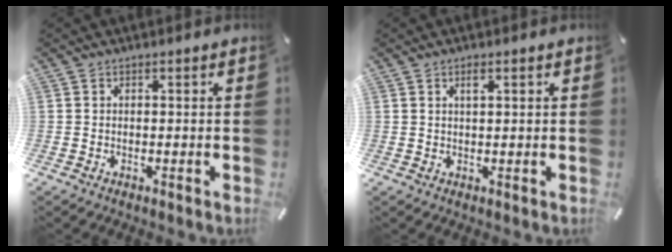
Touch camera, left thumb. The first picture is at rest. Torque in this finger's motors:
{"motor_torque": [0.01, -0.13, 0.03, 0.04, 0.00]}